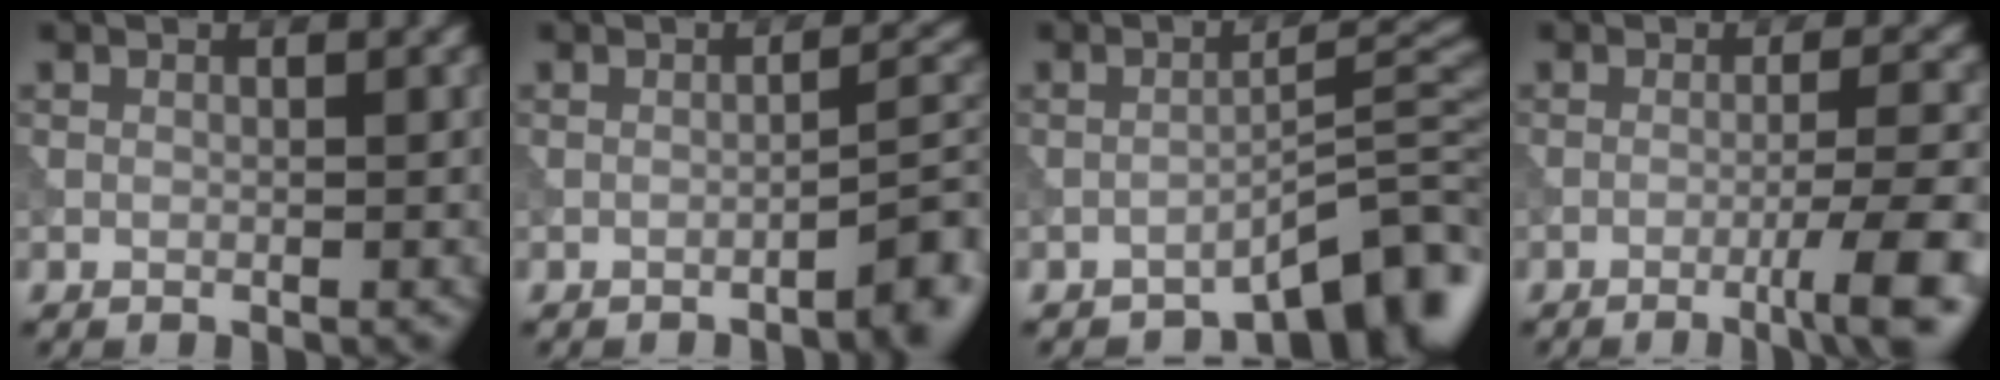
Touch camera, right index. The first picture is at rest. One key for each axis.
{"total": 4.0, "fx": -2.3, "fy": 0.9, "fz": 3.2, "tx": -0.033, "ty": 0.018, "tz": -0.039}
{"total": 6.0, "fx": -4.7, "fy": 1.0, "fz": 3.7, "tx": -0.038, "ty": 0.018, "tz": -0.070}
{"total": 5.8, "fx": -2.6, "fy": 0.7, "fz": 5.2, "tx": -0.072, "ty": 0.006, "tz": -0.047}